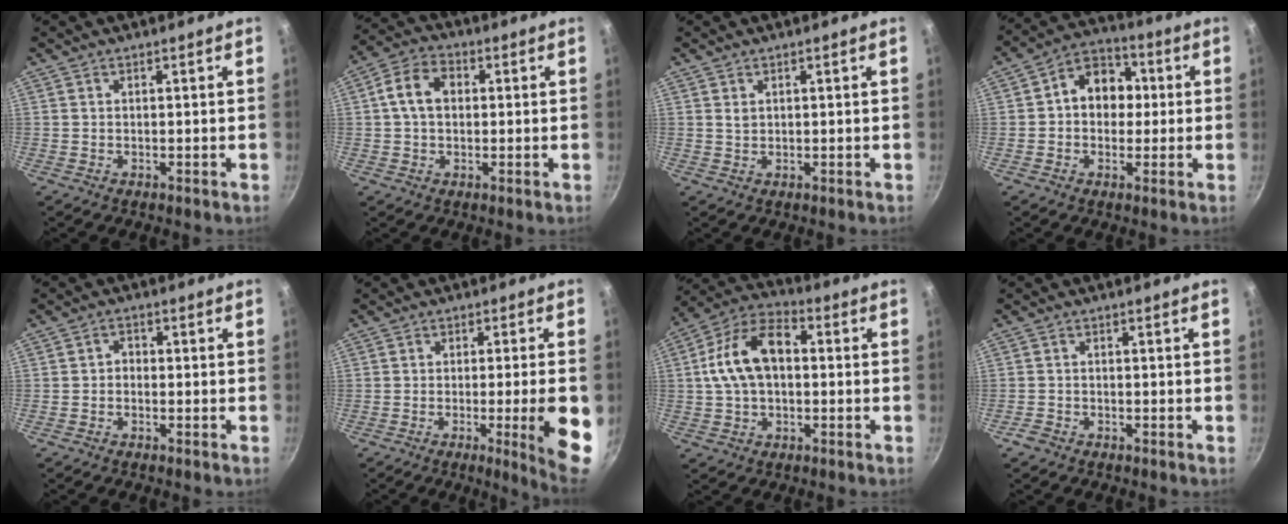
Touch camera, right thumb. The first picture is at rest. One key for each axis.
{"total": 7.8, "fx": 0.9, "fy": 5.7, "fz": 5.2, "tx": -0.081, "ty": 0.018, "tz": 0.004}
{"total": 1.1, "fx": 0.5, "fy": 0.7, "fz": 0.6, "tx": -0.011, "ty": -0.002, "tz": 0.011}
{"total": 10.1, "fx": 0.8, "fy": 8.1, "fz": 5.9, "tx": -0.039, "ty": 0.024, "tz": -0.005}
{"total": 1.3, "fx": -0.4, "fy": 1.0, "fz": 0.6, "tx": -0.009, "ty": 0.007, "tz": -0.010}
{"total": 10.7, "fx": -2.4, "fy": 0.6, "fz": 10.4, "tx": -0.131, "ty": 0.002, "tz": -0.030}
{"total": 13.8, "fx": 0.9, "fy": 8.6, "fz": 10.8, "tx": -0.178, "ty": 0.036, "tz": 0.001}
{"total": 1.7, "fx": -1.3, "fy": 1.0, "fz": 0.5, "tx": -0.015, "ty": 0.011, "tz": -0.027}